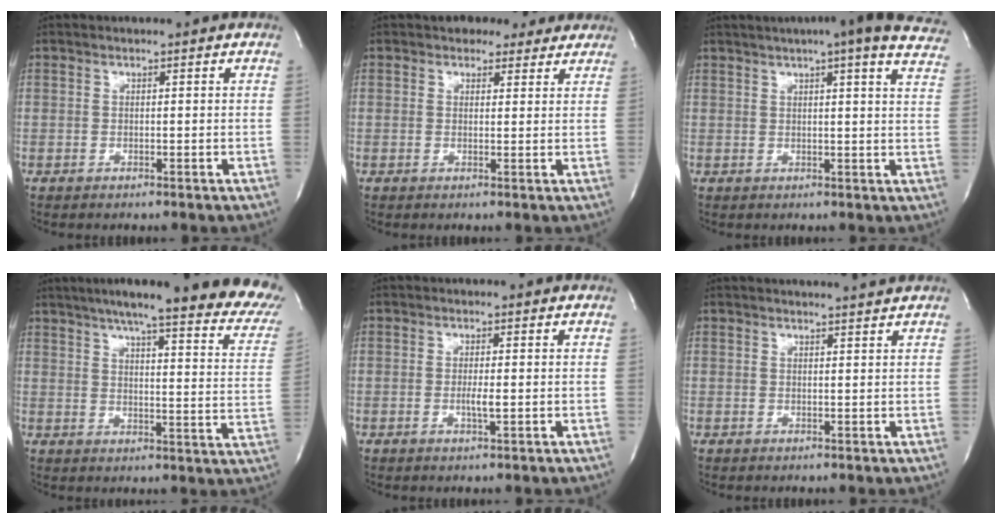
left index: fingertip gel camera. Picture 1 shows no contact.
{"total": 4.4, "force": [3.5, 2.5, 0.6], "torque": [0.001, 0.010, 0.035]}
{"total": 19.0, "force": [15.4, 1.8, 11.0], "torque": [-0.152, 0.002, 0.173]}
{"total": 27.4, "force": [22.0, 3.2, 16.1], "torque": [-0.187, -0.026, 0.263]}
{"total": 1.8, "force": [-0.4, 0.1, 1.8], "torque": [-0.037, -0.003, -0.005]}
{"total": 3.0, "force": [2.9, -0.8, 0.5], "torque": [-0.010, -0.004, 0.034]}